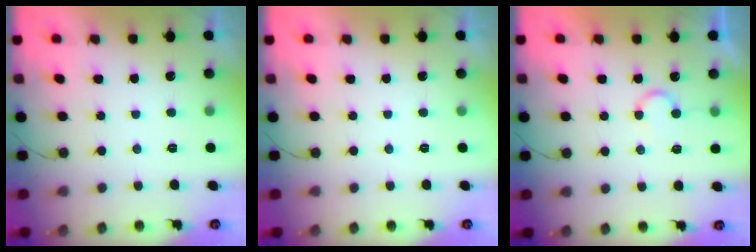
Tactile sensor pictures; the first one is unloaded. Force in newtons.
{"total": 0.0}
{"total": 5.8, "press": 5.7, "slide": 0.6}